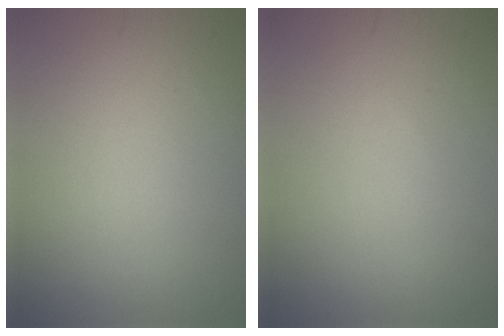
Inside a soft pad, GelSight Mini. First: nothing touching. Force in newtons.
{"total": 0.0}